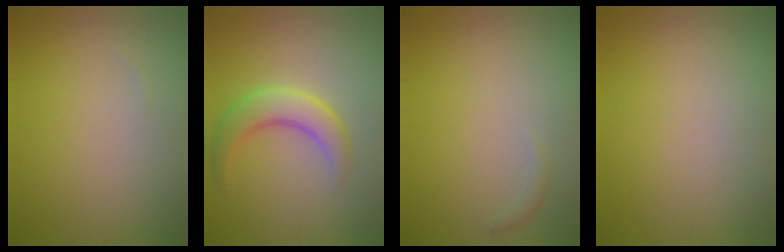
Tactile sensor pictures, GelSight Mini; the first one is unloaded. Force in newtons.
{"total": 4.0, "press": 4.0, "slide": 0.0}
{"total": 0.6, "press": 0.6, "slide": 0.0}
{"total": 0.0}